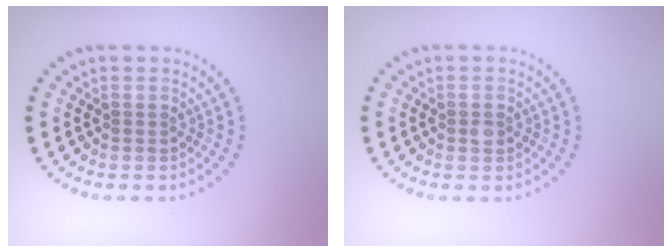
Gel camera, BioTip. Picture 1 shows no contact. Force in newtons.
{"total": 0.9, "press": 0.9, "slide": 0.0}